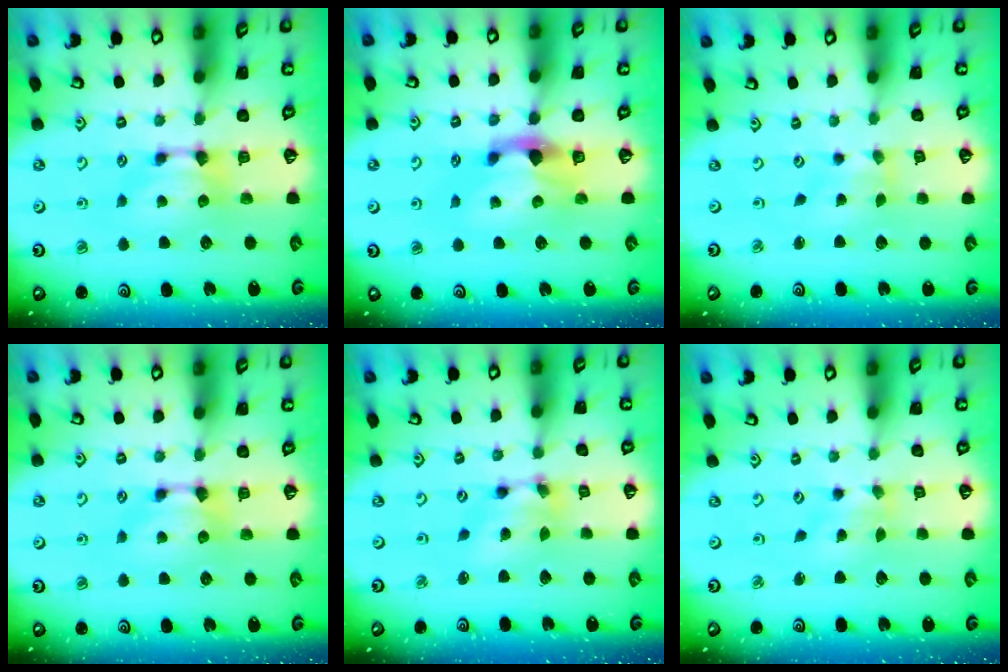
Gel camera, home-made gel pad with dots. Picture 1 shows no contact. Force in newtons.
{"total": 3.1, "press": 2.6, "slide": 1.6}
{"total": 2.7, "press": 2.5, "slide": 1.0}
{"total": 0.0}
{"total": 3.9, "press": 3.5, "slide": 1.7}
{"total": 2.5, "press": 2.3, "slide": 0.9}